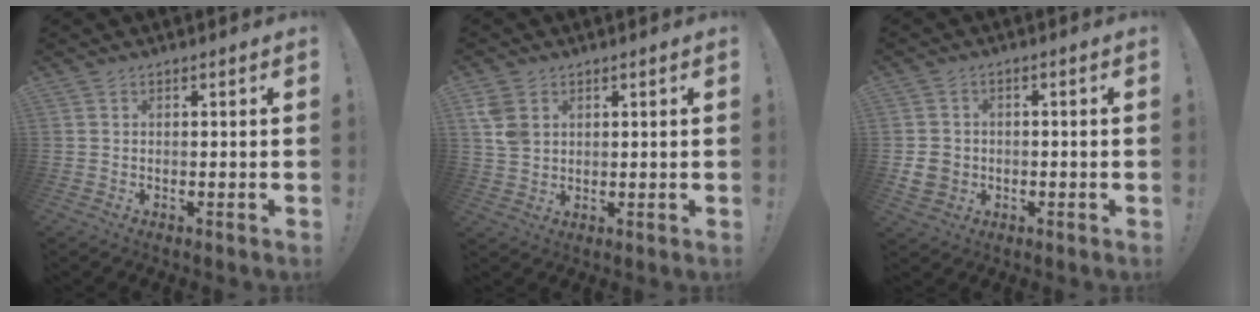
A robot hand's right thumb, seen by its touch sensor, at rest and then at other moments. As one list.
[{"total": 6.0, "force": [2.5, 4.6, 3.1], "torque": [-0.057, -0.003, 0.050]}, {"total": 6.0, "force": [-0.7, 5.4, 2.7], "torque": [-0.051, 0.002, -0.011]}]